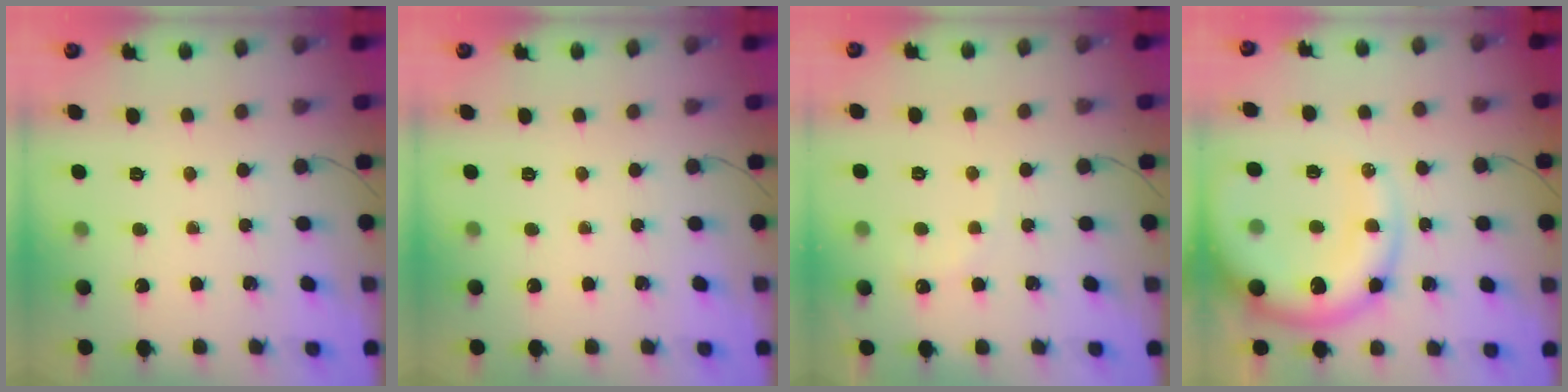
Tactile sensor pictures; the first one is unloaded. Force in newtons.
{"total": 0.0}
{"total": 5.6, "press": 5.5, "slide": 1.1}
{"total": 17.4, "press": 16.9, "slide": 4.4}